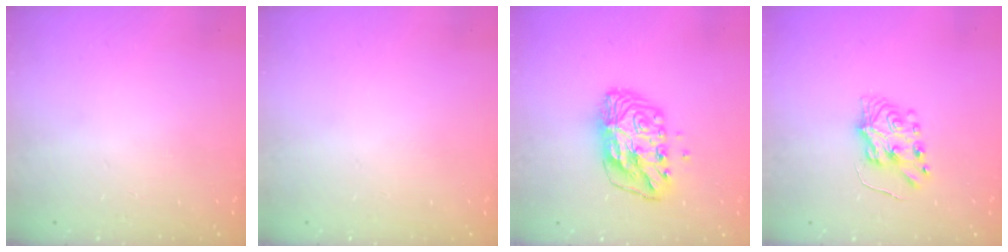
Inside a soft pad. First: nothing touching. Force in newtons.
{"total": 0.0}
{"total": 11.3, "press": 11.2, "slide": 1.6}
{"total": 7.3, "press": 7.3, "slide": 0.7}